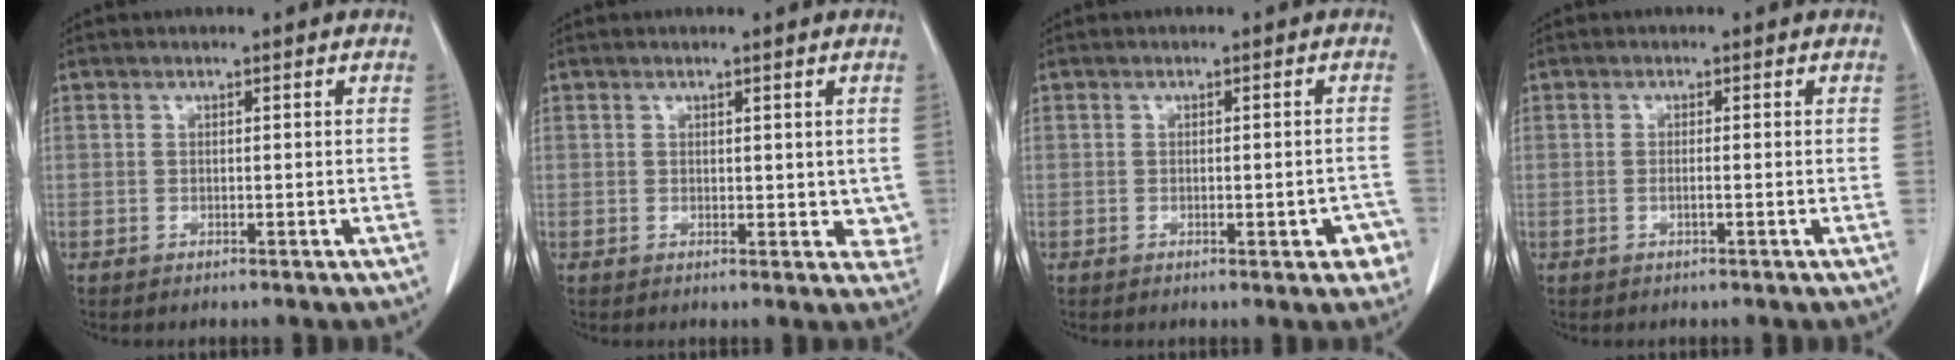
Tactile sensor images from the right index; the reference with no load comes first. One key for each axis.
{"total": 3.0, "fx": 0.8, "fy": 2.0, "fz": 2.0, "tx": -0.005, "ty": -0.006, "tz": 0.012}
{"total": 3.6, "fx": -1.5, "fy": 1.3, "fz": 3.1, "tx": -0.023, "ty": 0.006, "tz": -0.010}
{"total": 0.7, "fx": -0.1, "fy": -0.1, "fz": 0.6, "tx": -0.012, "ty": 0.002, "tz": 0.001}